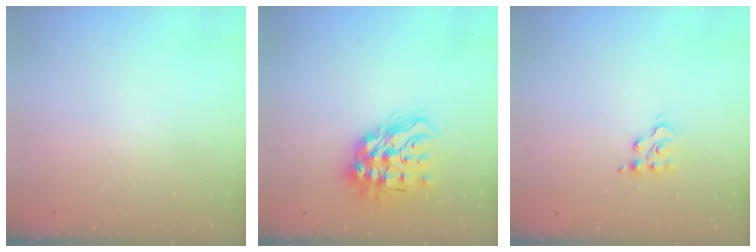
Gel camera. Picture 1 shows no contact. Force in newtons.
{"total": 17.4, "press": 17.4, "slide": 1.5}
{"total": 7.6, "press": 7.5, "slide": 0.3}